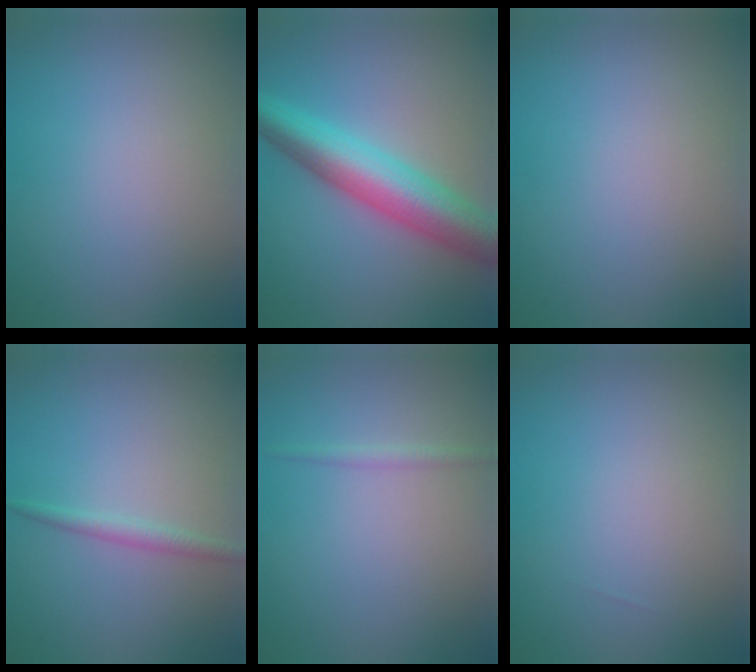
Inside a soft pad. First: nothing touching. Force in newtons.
{"total": 7.9, "press": 7.9, "slide": 0.1}
{"total": 0.0}
{"total": 1.4, "press": 1.4, "slide": 0.1}
{"total": 1.0, "press": 1.0, "slide": 0.0}
{"total": 0.0}